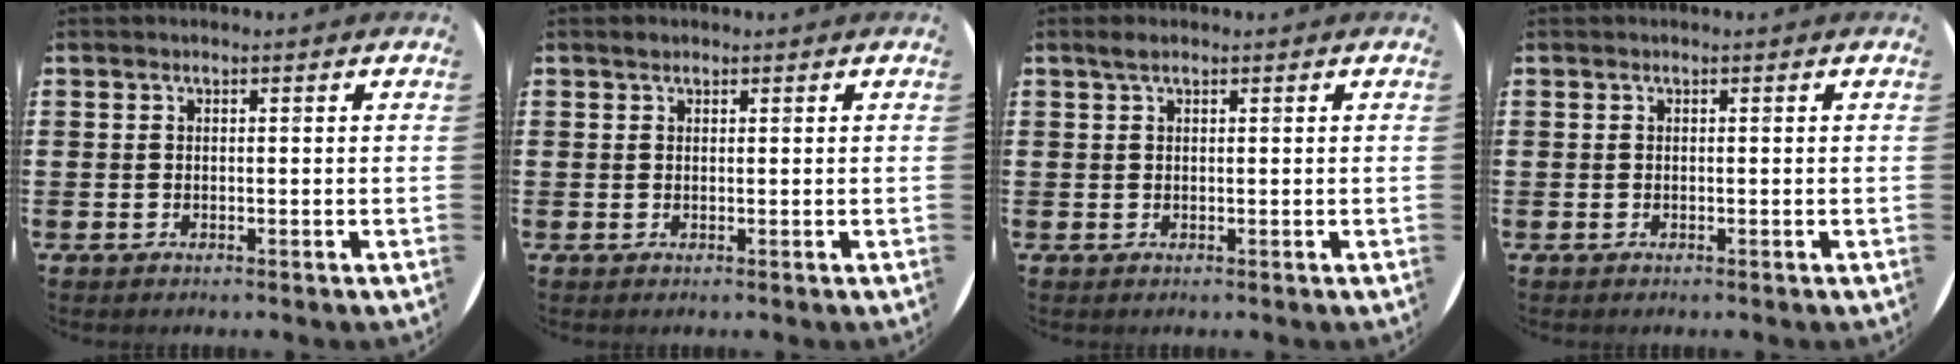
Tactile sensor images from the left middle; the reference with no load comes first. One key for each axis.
{"total": 0.5, "fx": 0.4, "fy": 0.3, "fz": 0.1, "tx": -0.002, "ty": 0.003, "tz": 0.008}
{"total": 1.0, "fx": 0.7, "fy": 0.3, "fz": 0.7, "tx": -0.013, "ty": 0.004, "tz": 0.012}
{"total": 0.0}